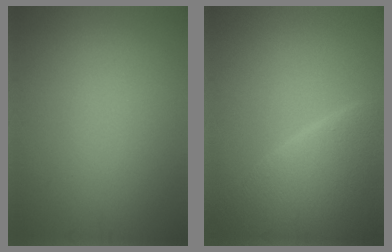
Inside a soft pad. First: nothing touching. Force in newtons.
{"total": 7.6, "press": 7.6, "slide": 0.4}